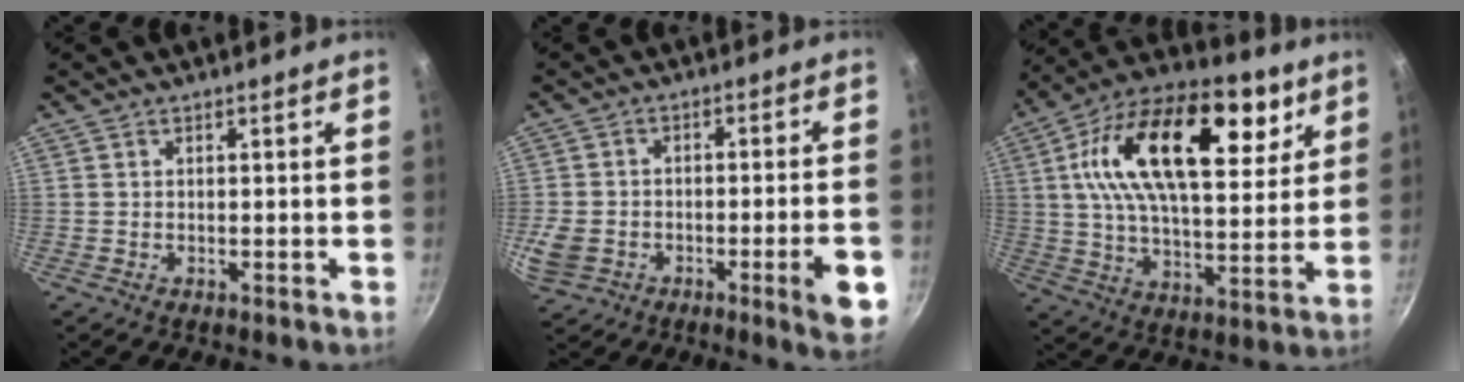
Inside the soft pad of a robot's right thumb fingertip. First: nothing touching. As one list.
[{"total": 12.3, "force": [-4.1, 4.5, 10.7], "torque": [-0.165, 0.012, -0.061]}, {"total": 26.7, "force": [10.5, 13.5, 20.5], "torque": [-0.327, -0.021, 0.156]}]